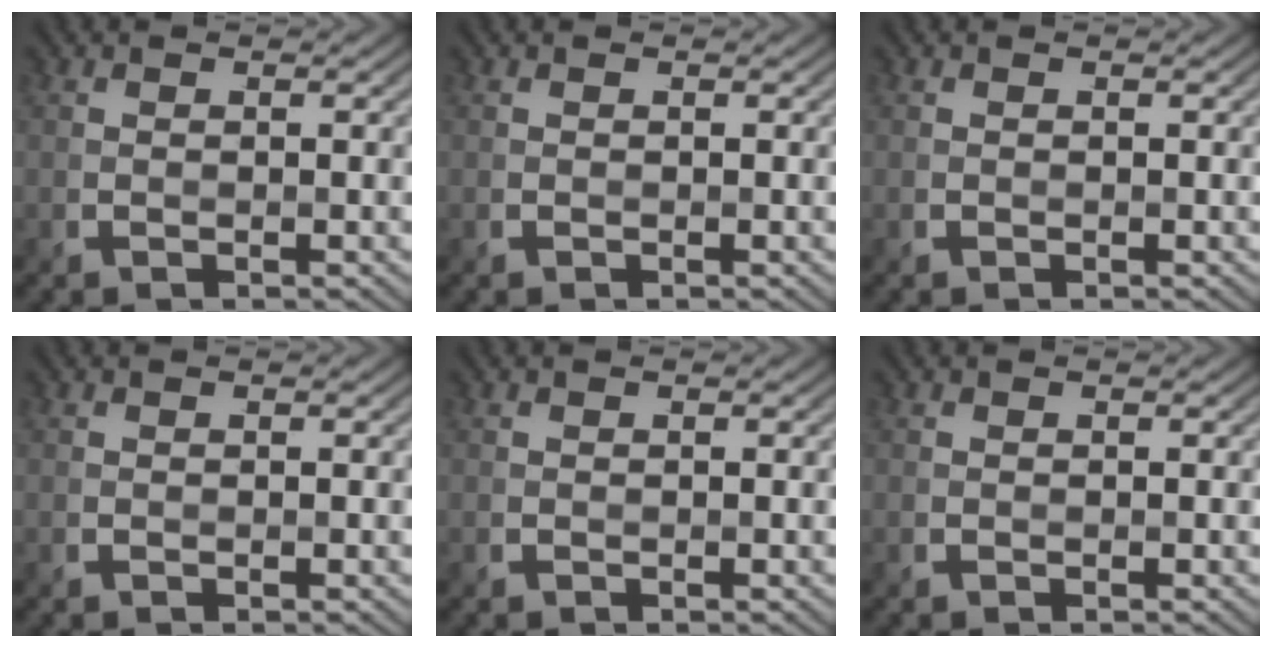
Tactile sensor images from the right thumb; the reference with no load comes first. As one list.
[{"total": 0.0}, {"total": 0.0}, {"total": 0.0}, {"total": 0.0}, {"total": 0.0}]